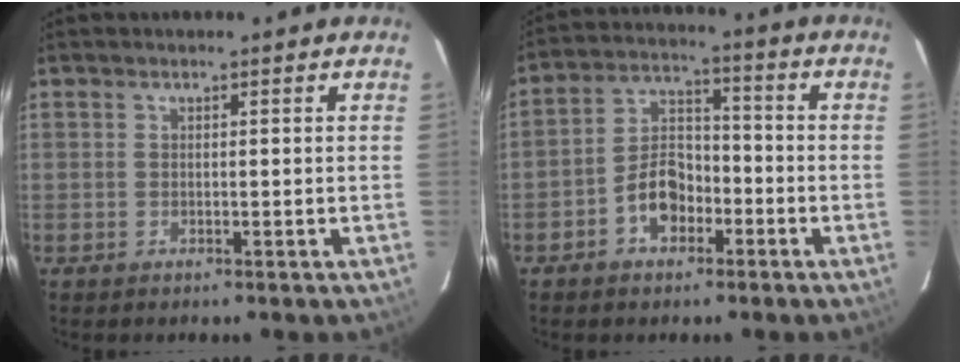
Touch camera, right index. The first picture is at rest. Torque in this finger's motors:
{"motor_torque": [1.38, -0.16, 0.59, 0.05]}